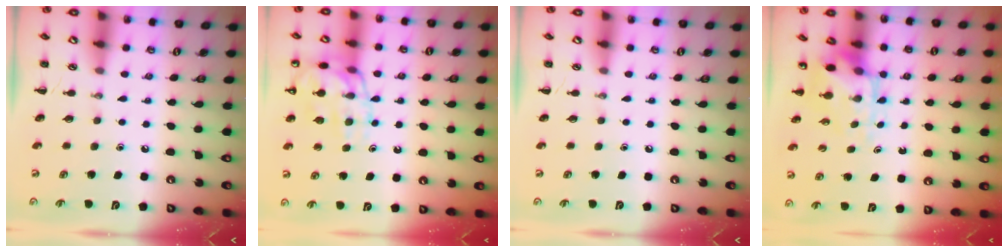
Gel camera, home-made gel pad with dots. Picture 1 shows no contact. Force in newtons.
{"total": 15.3, "press": 15.1, "slide": 2.3}
{"total": 0.0}
{"total": 6.0, "press": 5.9, "slide": 1.3}